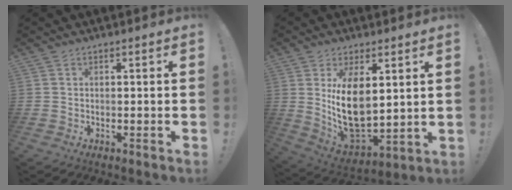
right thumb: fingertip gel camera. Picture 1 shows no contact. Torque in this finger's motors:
{"motor_torque": [2.24, 2.34, 1.06, 0.77, 0.20]}